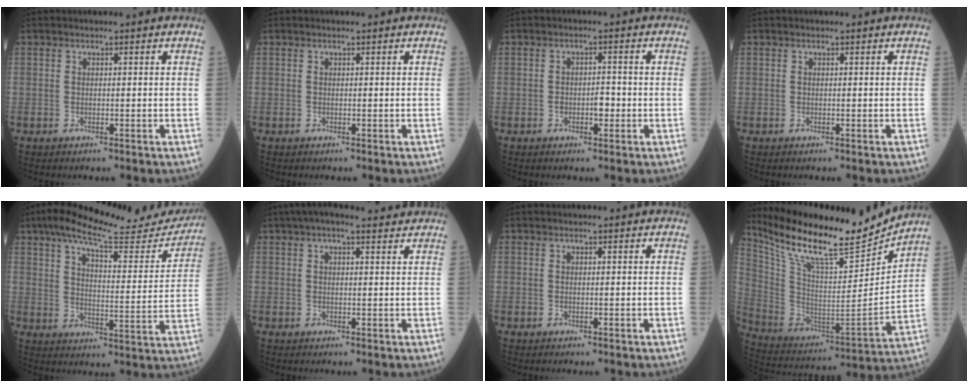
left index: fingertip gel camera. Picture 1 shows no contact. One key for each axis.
{"total": 0.0}
{"total": 2.3, "fx": -0.7, "fy": 1.1, "fz": 1.8, "tx": -0.025, "ty": 0.005, "tz": -0.010}
{"total": 0.0}
{"total": 19.6, "fx": 17.7, "fy": 3.1, "fz": 7.8, "tx": -0.120, "ty": -0.013, "tz": 0.235}
{"total": 7.0, "fx": 5.7, "fy": 1.5, "fz": 3.8, "tx": -0.064, "ty": 0.040, "tz": 0.081}
{"total": 0.0}
{"total": 20.9, "fx": 18.1, "fy": 2.9, "fz": 10.0, "tx": -0.192, "ty": -0.017, "tz": 0.310}